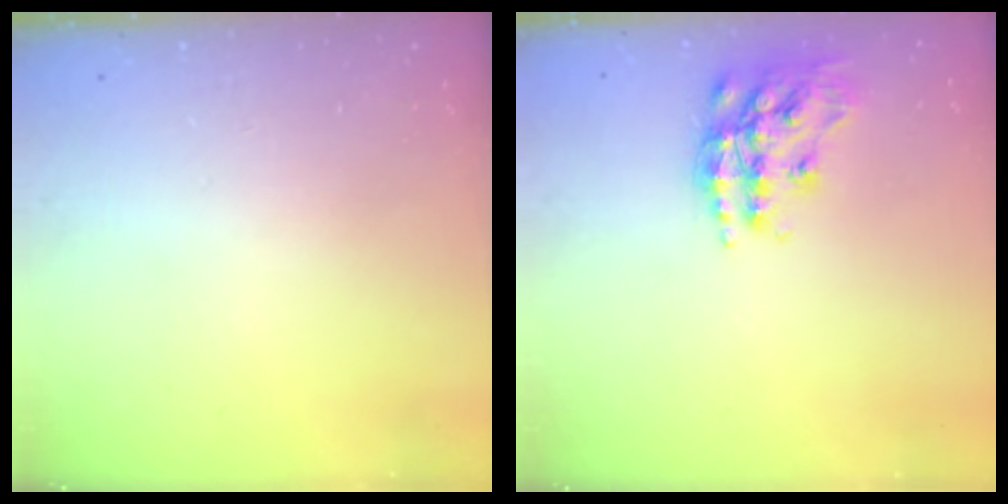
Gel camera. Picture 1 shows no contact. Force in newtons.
{"total": 17.2, "press": 17.2, "slide": 1.2}